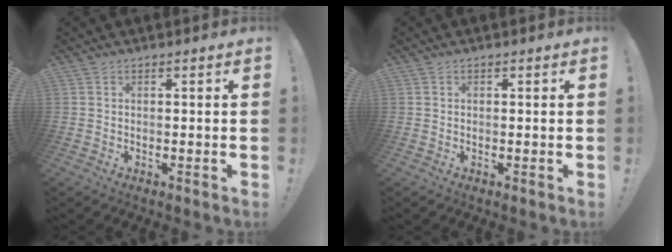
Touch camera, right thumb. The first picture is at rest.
{"total": 0.0}